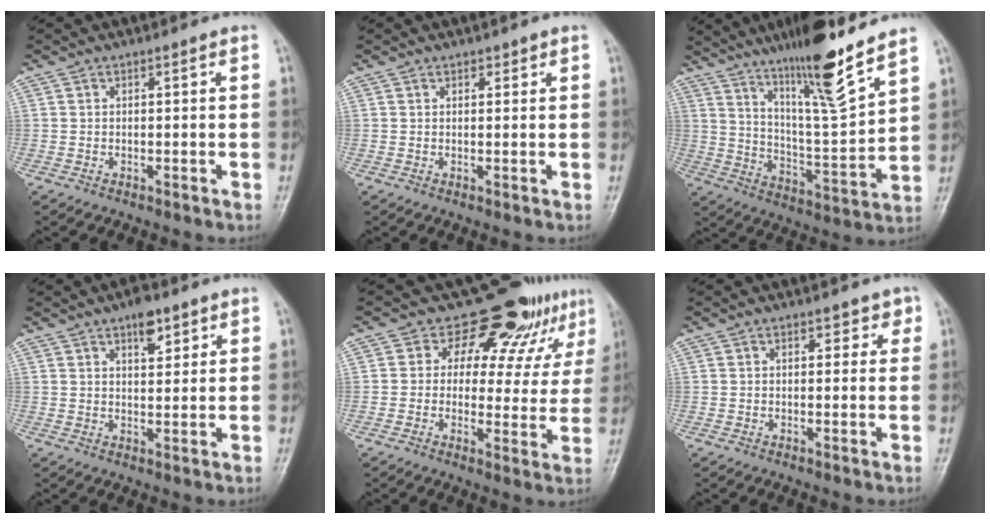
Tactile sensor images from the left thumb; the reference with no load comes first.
{"total": 1.0, "force": [0.8, 0.5, 0.4], "torque": [0.001, -0.004, 0.008]}
{"total": 17.1, "force": [12.2, 0.8, 11.9], "torque": [-0.187, -0.076, 0.215]}
{"total": 5.1, "force": [3.1, 2.3, 3.3], "torque": [-0.034, -0.016, 0.045]}
{"total": 13.7, "force": [9.6, 7.2, 6.7], "torque": [-0.038, -0.050, 0.111]}
{"total": 2.4, "force": [1.2, 1.6, 1.4], "torque": [0.004, -0.003, 0.012]}